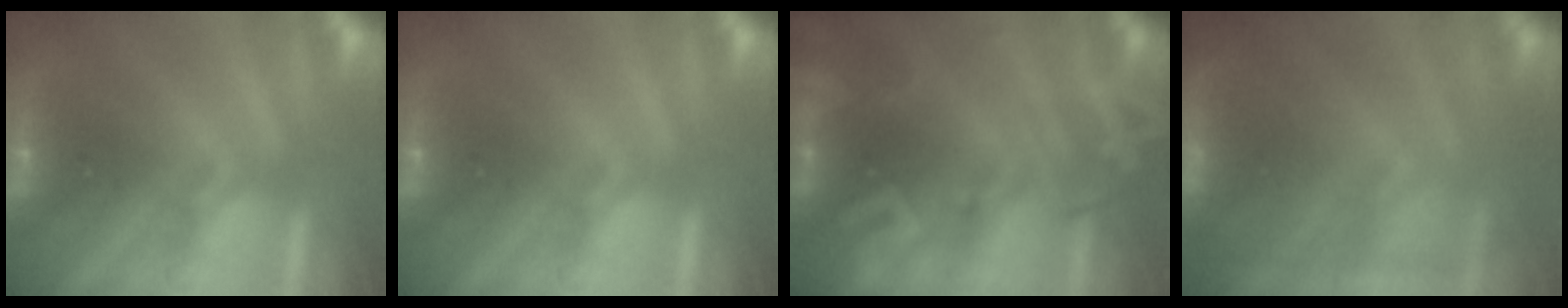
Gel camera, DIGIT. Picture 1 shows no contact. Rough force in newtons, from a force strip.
{"total": 0.0}
{"total": 2.8}
{"total": 7.5}